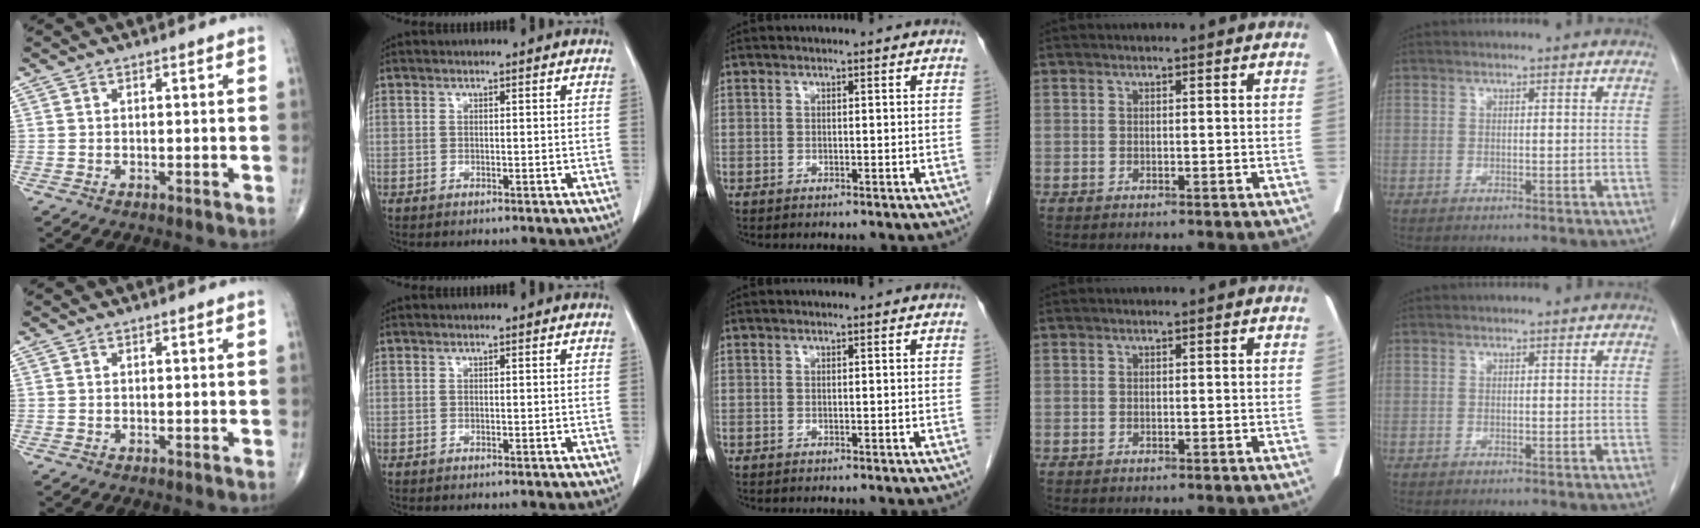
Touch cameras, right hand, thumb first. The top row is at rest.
{}